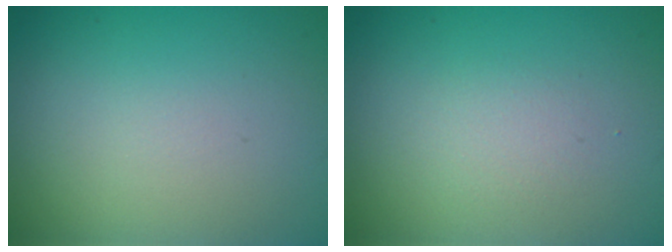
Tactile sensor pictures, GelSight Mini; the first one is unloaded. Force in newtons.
{"total": 1.2, "press": 1.2, "slide": 0.0}